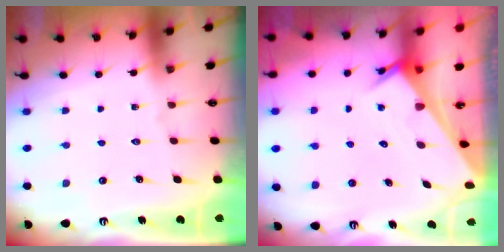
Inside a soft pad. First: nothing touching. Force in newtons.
{"total": 3.0, "press": 3.0, "slide": 0.3}